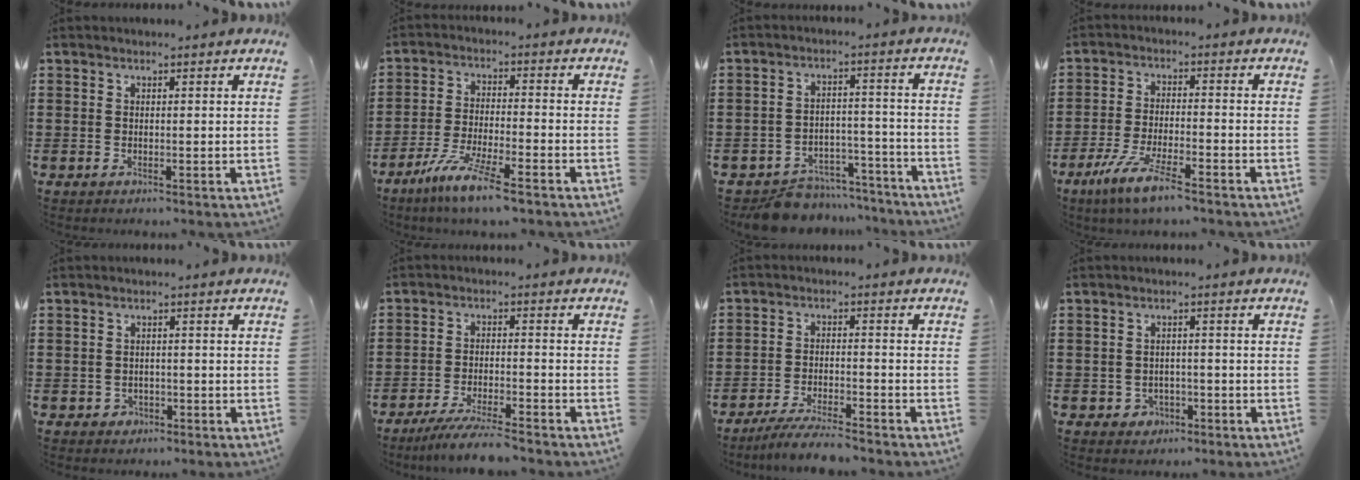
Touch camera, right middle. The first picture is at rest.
{"total": 7.5, "force": [-5.8, 0.2, 4.7], "torque": [-0.099, -0.013, -0.109]}
{"total": 7.1, "force": [-6.9, 1.6, 0.7], "torque": [-0.011, 0.021, -0.134]}
{"total": 6.7, "force": [-4.9, 0.5, 4.6], "torque": [-0.107, -0.016, -0.094]}
{"total": 1.3, "force": [-0.9, 0.9, 0.2], "torque": [-0.011, -0.001, -0.020]}
{"total": 5.6, "force": [-5.0, 0.0, 2.5], "torque": [-0.054, -0.015, -0.094]}
{"total": 5.0, "force": [-4.6, 0.0, 1.8], "torque": [-0.038, -0.007, -0.089]}
{"total": 1.9, "force": [-1.3, 1.4, 0.4], "torque": [-0.015, -0.002, -0.029]}